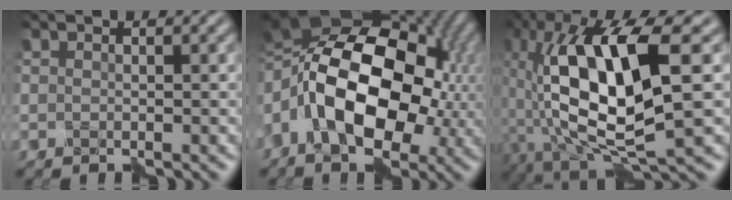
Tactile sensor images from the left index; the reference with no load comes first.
{"total": 18.1, "force": [-0.6, 11.7, 13.8], "torque": [-0.249, 0.003, -0.024]}
{"total": 13.1, "force": [0.8, 4.7, 12.1], "torque": [-0.222, -0.001, 0.013]}